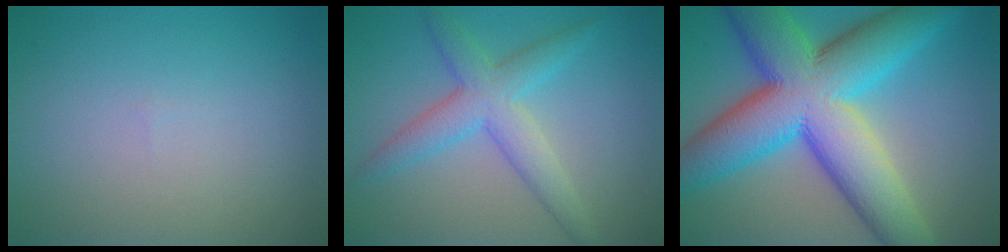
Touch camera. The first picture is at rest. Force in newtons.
{"total": 4.6, "press": 4.6, "slide": 0.2}
{"total": 14.9, "press": 14.9, "slide": 0.4}